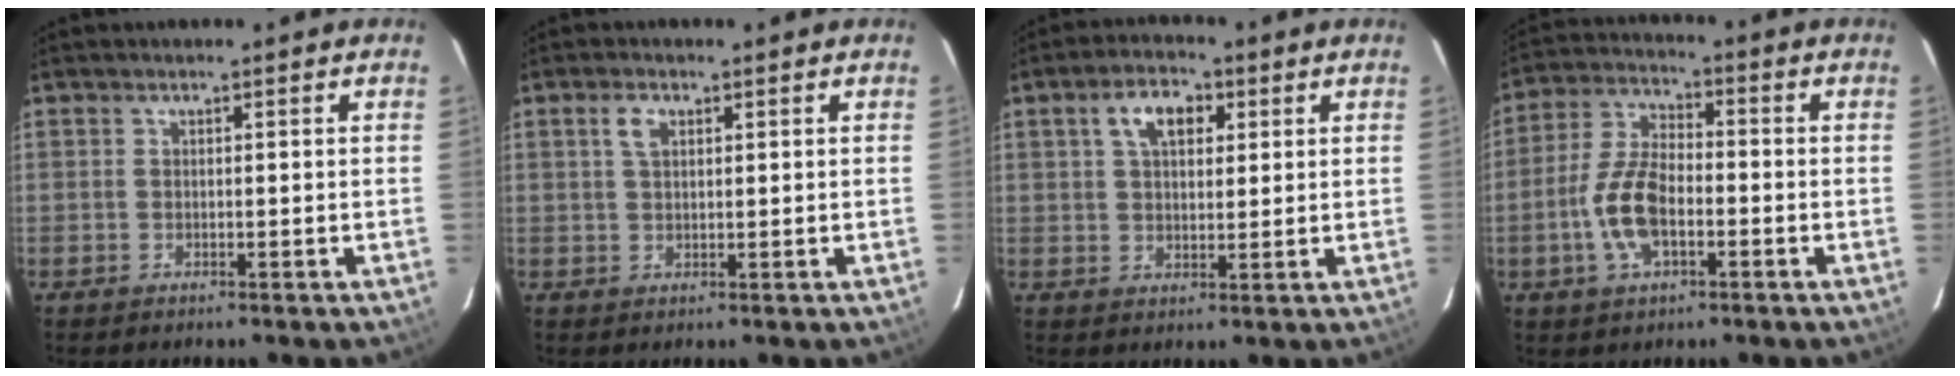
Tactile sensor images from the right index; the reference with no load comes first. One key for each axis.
{"total": 2.7, "fx": 1.1, "fy": 1.6, "fz": 1.9, "tx": -0.037, "ty": 0.007, "tz": 0.020}
{"total": 6.8, "fx": 2.6, "fy": 4.0, "fz": 4.8, "tx": -0.085, "ty": 0.022, "tz": 0.046}
{"total": 10.7, "fx": -3.1, "fy": 5.2, "fz": 8.8, "tx": -0.189, "ty": 0.007, "tz": -0.060}